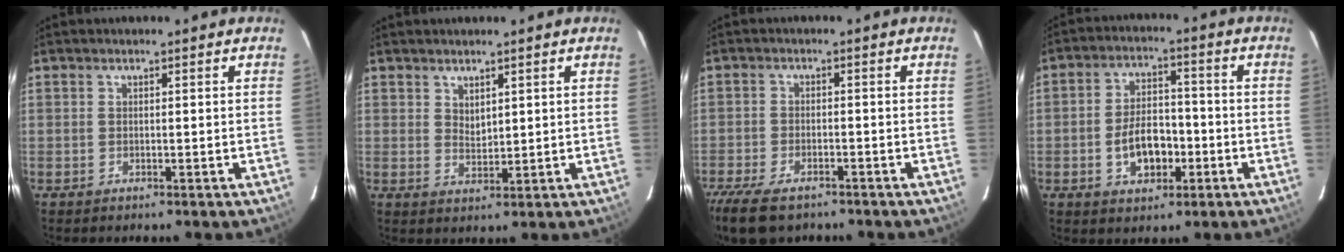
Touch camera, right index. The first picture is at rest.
{"total": 2.5, "force": [1.8, 1.3, 1.2], "torque": [-0.017, -0.002, 0.033]}
{"total": 11.4, "force": [-8.5, 4.7, 5.9], "torque": [-0.154, -0.036, -0.155]}
{"total": 8.6, "force": [-2.7, 5.2, 6.3], "torque": [-0.121, 0.018, -0.035]}